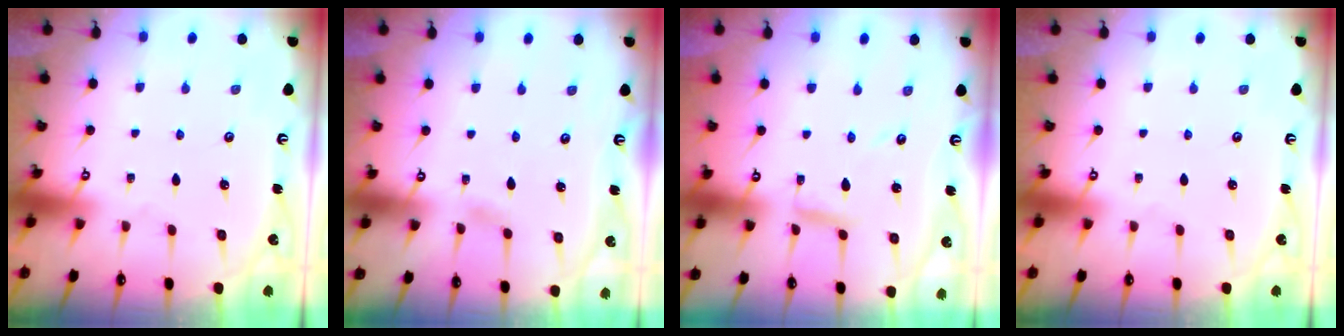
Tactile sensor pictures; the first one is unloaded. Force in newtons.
{"total": 2.6, "press": 2.6, "slide": 0.3}
{"total": 5.6, "press": 5.6, "slide": 0.3}
{"total": 0.0}